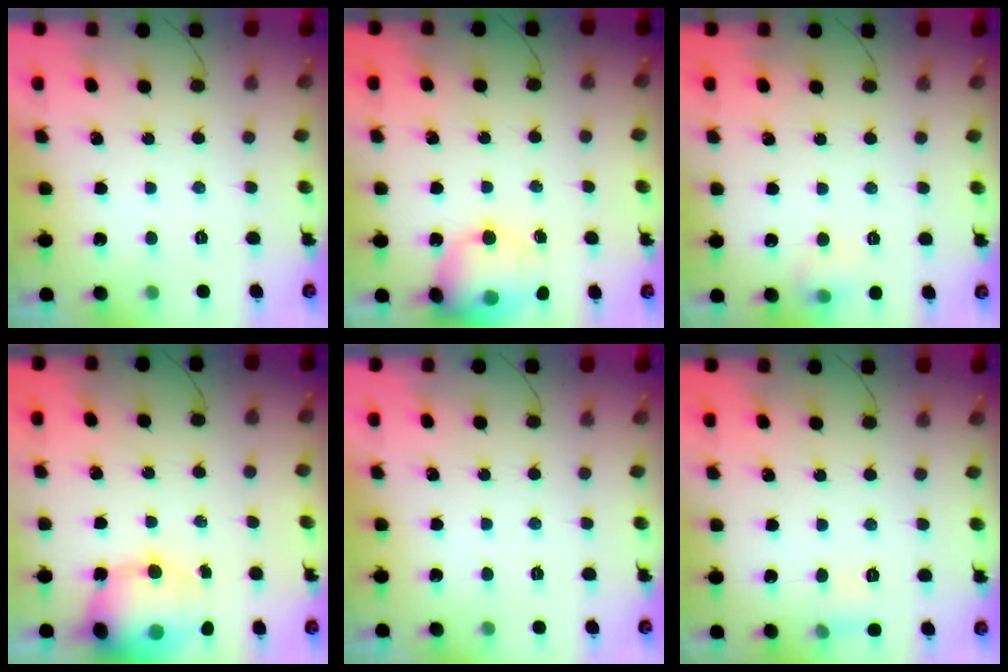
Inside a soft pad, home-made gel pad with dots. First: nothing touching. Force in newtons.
{"total": 15.7, "press": 15.5, "slide": 2.7}
{"total": 5.2, "press": 5.1, "slide": 1.1}
{"total": 14.9, "press": 14.5, "slide": 3.7}
{"total": 0.0}
{"total": 4.8, "press": 4.5, "slide": 1.5}